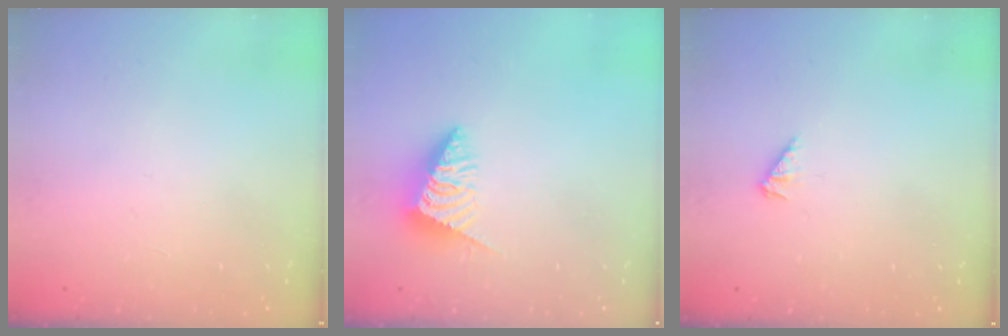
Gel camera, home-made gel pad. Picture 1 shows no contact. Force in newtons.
{"total": 3.8, "press": 3.7, "slide": 0.6}
{"total": 2.6, "press": 2.5, "slide": 0.6}